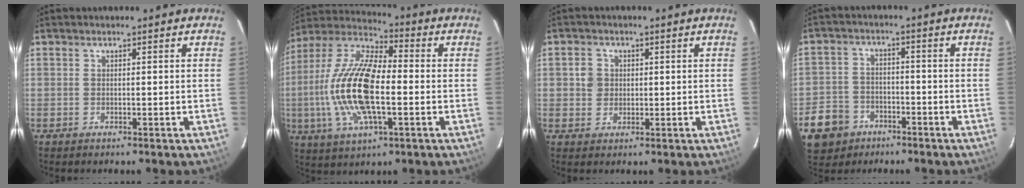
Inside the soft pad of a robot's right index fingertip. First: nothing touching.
{"total": 19.3, "force": [-2.5, 7.5, 17.6], "torque": [-0.361, 0.001, -0.055]}
{"total": 3.3, "force": [0.5, 3.2, 0.7], "torque": [-0.005, 0.015, 0.008]}
{"total": 9.8, "force": [-5.2, 7.8, 2.8], "torque": [-0.090, 0.018, -0.079]}